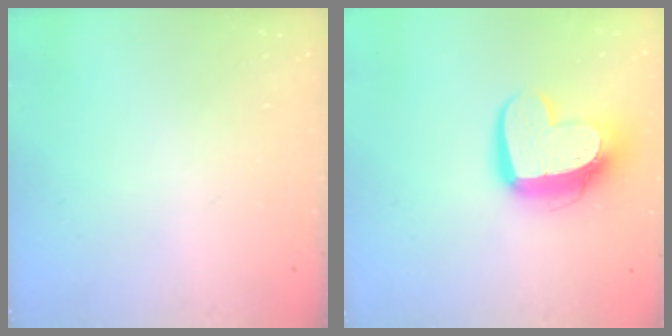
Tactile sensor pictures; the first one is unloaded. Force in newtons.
{"total": 14.0, "press": 13.9, "slide": 1.3}